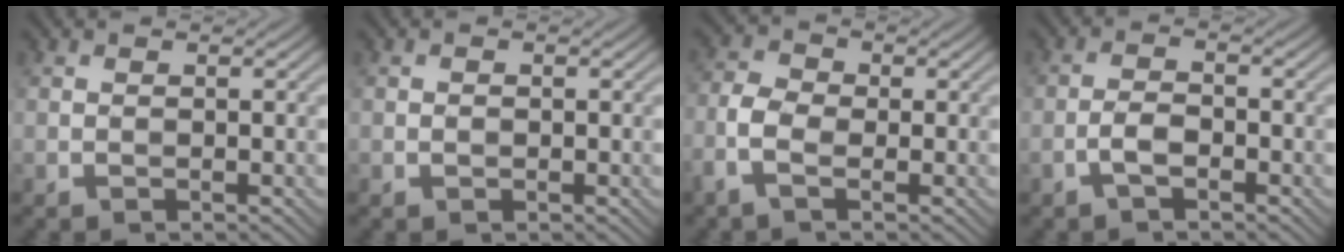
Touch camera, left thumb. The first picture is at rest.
{"total": 0.6, "force": [-0.2, 0.4, 0.4], "torque": [-0.010, 0.000, -0.006]}
{"total": 4.3, "force": [-1.5, 2.5, 3.2], "torque": [-0.082, 0.007, -0.043]}
{"total": 2.7, "force": [-1.6, 0.9, 2.0], "torque": [-0.044, 0.004, -0.038]}